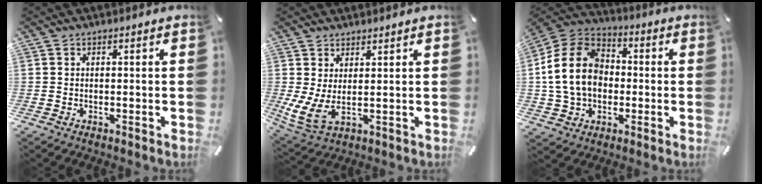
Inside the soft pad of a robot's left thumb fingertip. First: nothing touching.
{"total": 6.1, "force": [2.1, 2.4, 5.1], "torque": [-0.123, -0.029, 0.042]}
{"total": 15.3, "force": [-0.8, 12.6, 8.6], "torque": [-0.195, 0.024, -0.017]}